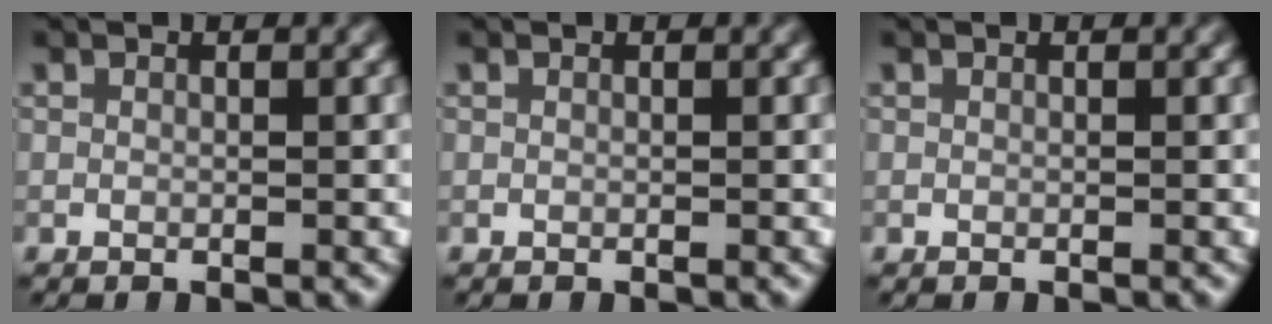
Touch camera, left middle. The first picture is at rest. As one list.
[{"total": 0.0}, {"total": 0.0}]